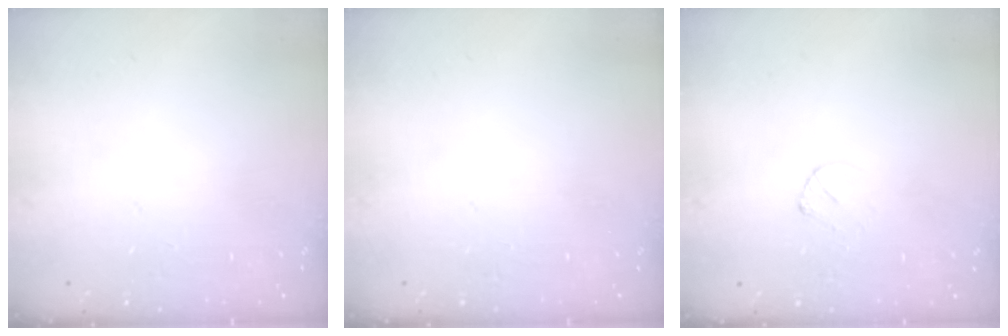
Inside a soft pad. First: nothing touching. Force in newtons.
{"total": 0.0}
{"total": 3.0, "press": 3.0, "slide": 0.3}